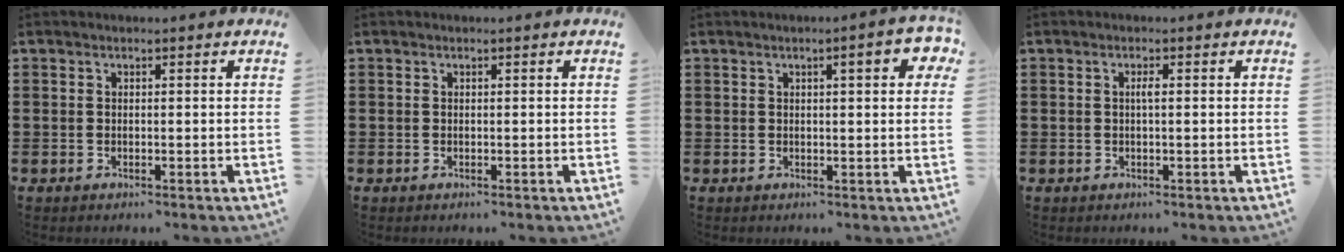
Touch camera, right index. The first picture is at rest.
{"total": 0.0}
{"total": 4.3, "force": [1.4, 0.9, 4.0], "torque": [-0.062, 0.000, 0.018]}
{"total": 1.1, "force": [0.0, 0.1, 1.1], "torque": [-0.022, -0.002, 0.000]}